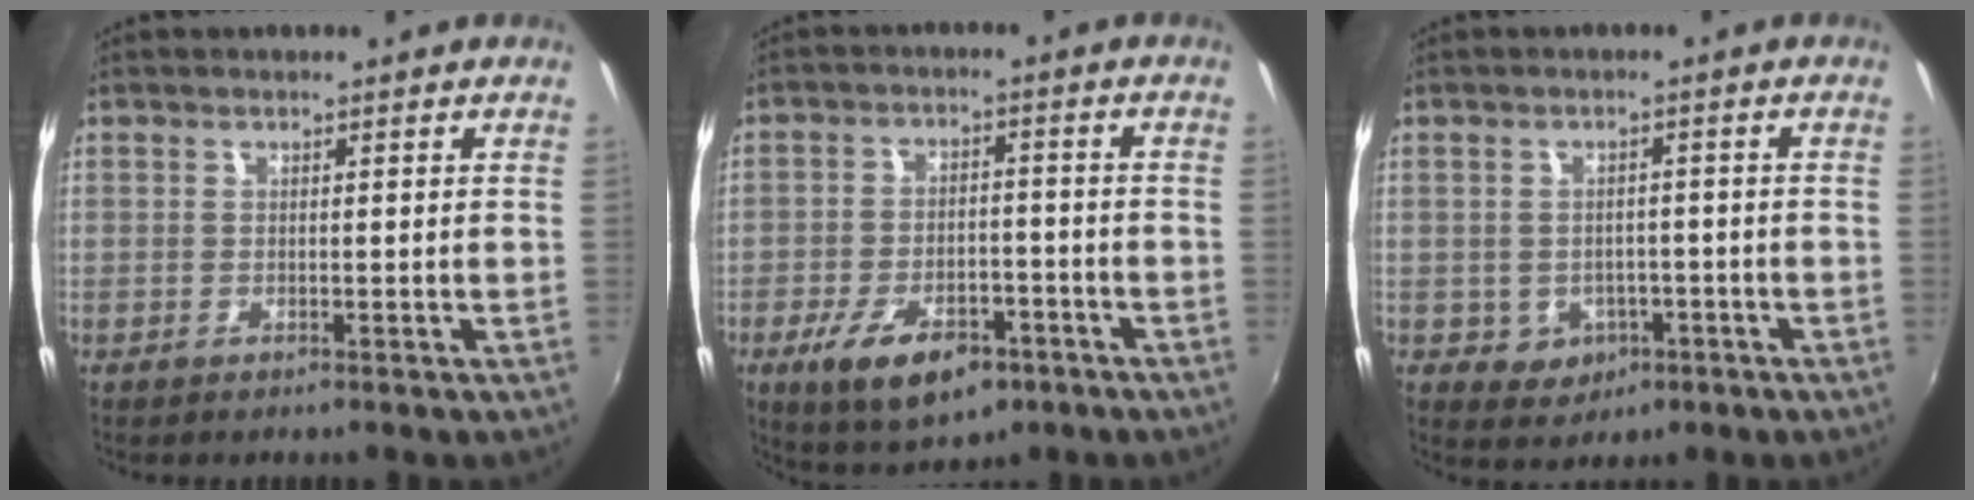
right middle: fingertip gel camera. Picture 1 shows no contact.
{"total": 12.6, "force": [-7.1, 6.2, 8.4], "torque": [-0.174, -0.017, -0.108]}
{"total": 5.3, "force": [-1.8, 4.7, 1.7], "torque": [-0.048, 0.006, -0.010]}